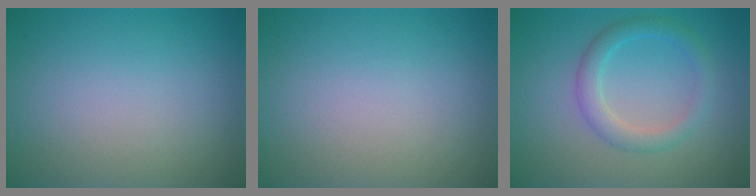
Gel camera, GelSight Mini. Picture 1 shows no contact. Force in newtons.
{"total": 0.0}
{"total": 2.7, "press": 2.7, "slide": 0.1}